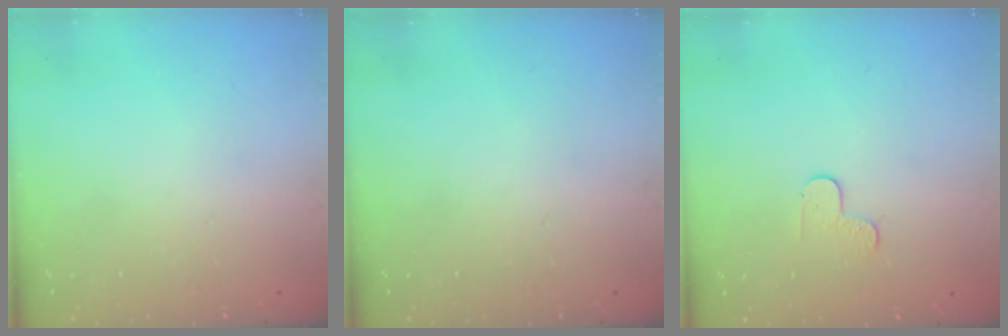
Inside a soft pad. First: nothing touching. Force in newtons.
{"total": 0.0}
{"total": 3.7, "press": 3.7, "slide": 0.4}